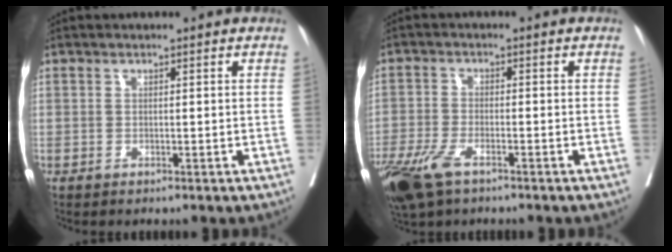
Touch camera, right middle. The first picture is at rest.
{"total": 9.1, "force": [-5.9, 3.4, 6.0], "torque": [-0.124, -0.018, -0.110]}